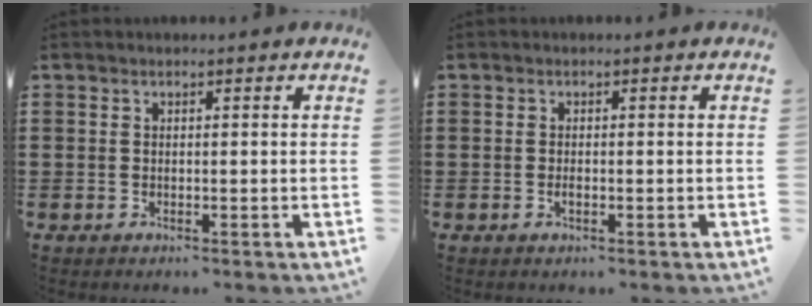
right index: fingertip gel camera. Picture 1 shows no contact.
{"total": 0.9, "force": [-0.3, 0.3, 0.8], "torque": [-0.016, -0.005, -0.004]}